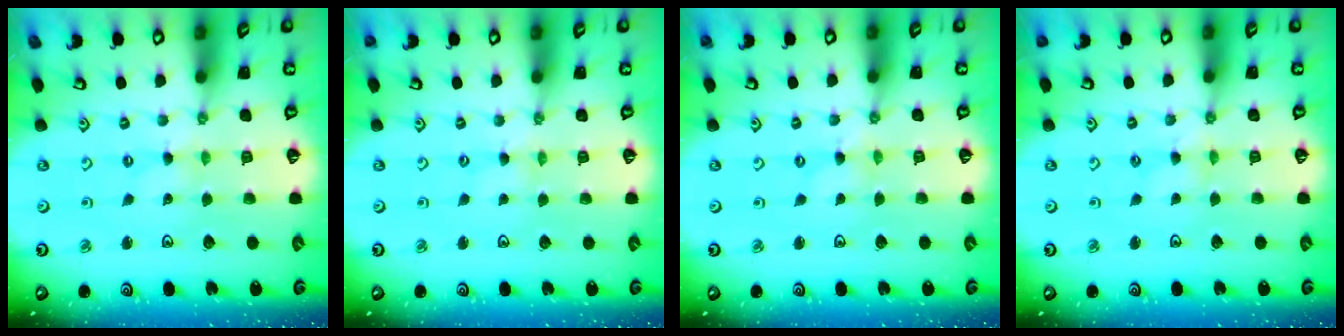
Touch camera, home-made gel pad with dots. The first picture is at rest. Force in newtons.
{"total": 1.0, "press": 1.0, "slide": 0.2}
{"total": 0.0}
{"total": 0.6, "press": 0.6, "slide": 0.2}